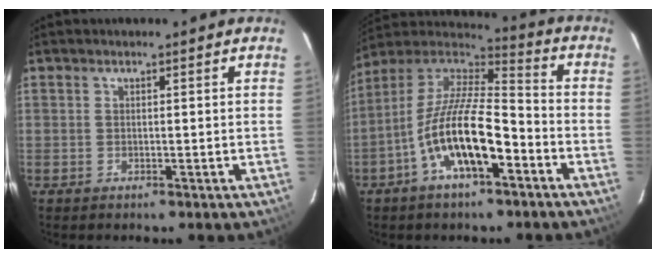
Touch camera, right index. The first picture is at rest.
{"total": 16.7, "force": [-7.1, 5.8, 13.9], "torque": [-0.266, 0.000, -0.136]}